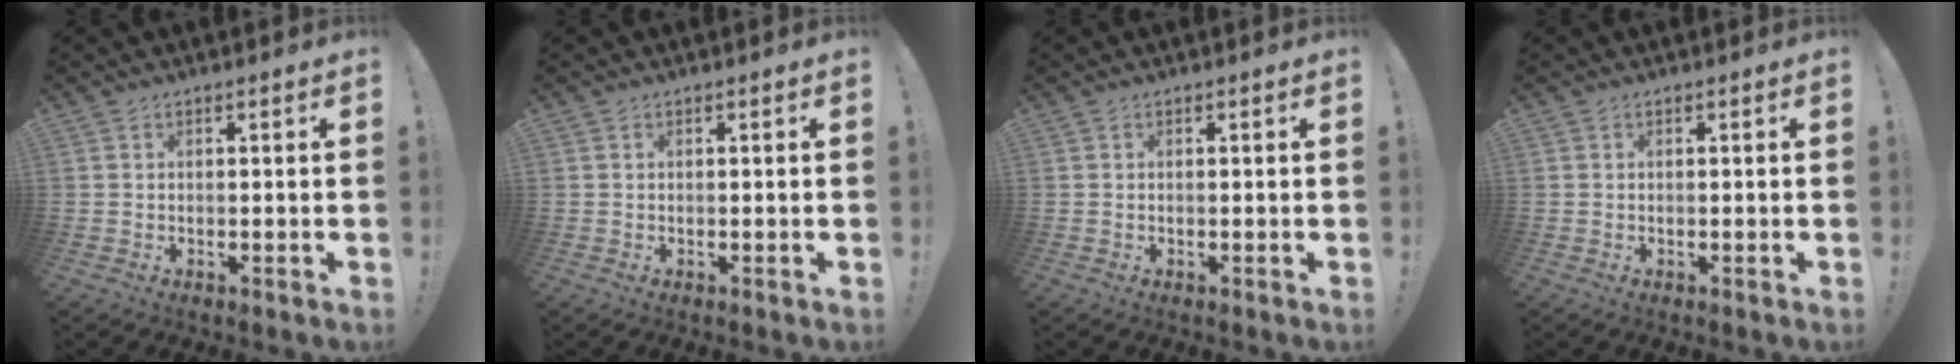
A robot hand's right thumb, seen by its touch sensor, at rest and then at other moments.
{"total": 0.0}
{"total": 0.0}
{"total": 0.0}